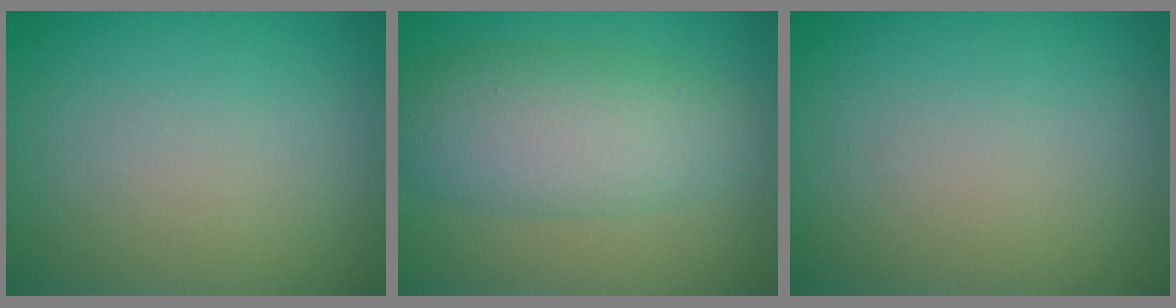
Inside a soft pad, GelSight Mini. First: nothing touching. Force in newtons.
{"total": 6.2, "press": 6.2, "slide": 0.1}
{"total": 0.0}